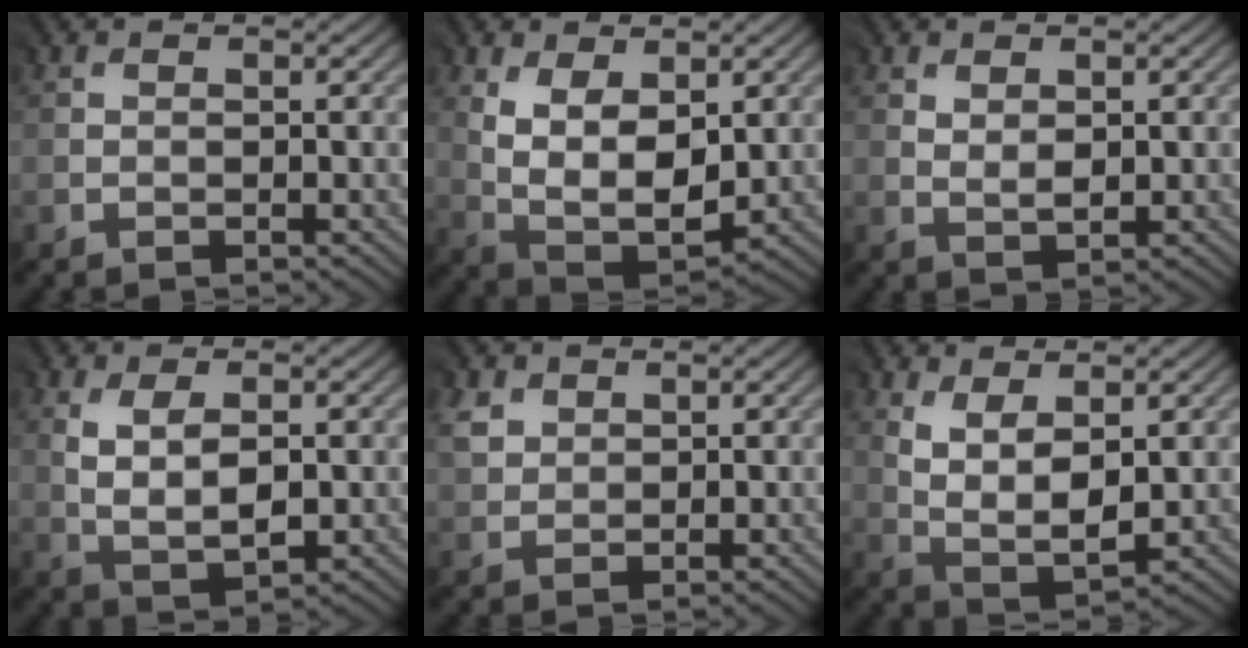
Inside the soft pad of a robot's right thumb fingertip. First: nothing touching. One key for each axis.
{"total": 8.0, "fx": 2.4, "fy": 4.5, "fz": 6.2, "tx": -0.146, "ty": -0.010, "tz": 0.051}
{"total": 2.1, "fx": 1.0, "fy": 1.2, "fz": 1.5, "tx": -0.030, "ty": -0.004, "tz": 0.022}
{"total": 4.9, "fx": 0.9, "fy": 2.5, "fz": 4.1, "tx": -0.082, "ty": -0.004, "tz": 0.023}
{"total": 2.2, "fx": 1.3, "fy": 1.8, "fz": 0.1, "tx": -0.012, "ty": 0.001, "tz": 0.028}
{"total": 5.7, "fx": 2.1, "fy": 2.6, "fz": 4.6, "tx": -0.102, "ty": -0.006, "tz": 0.043}